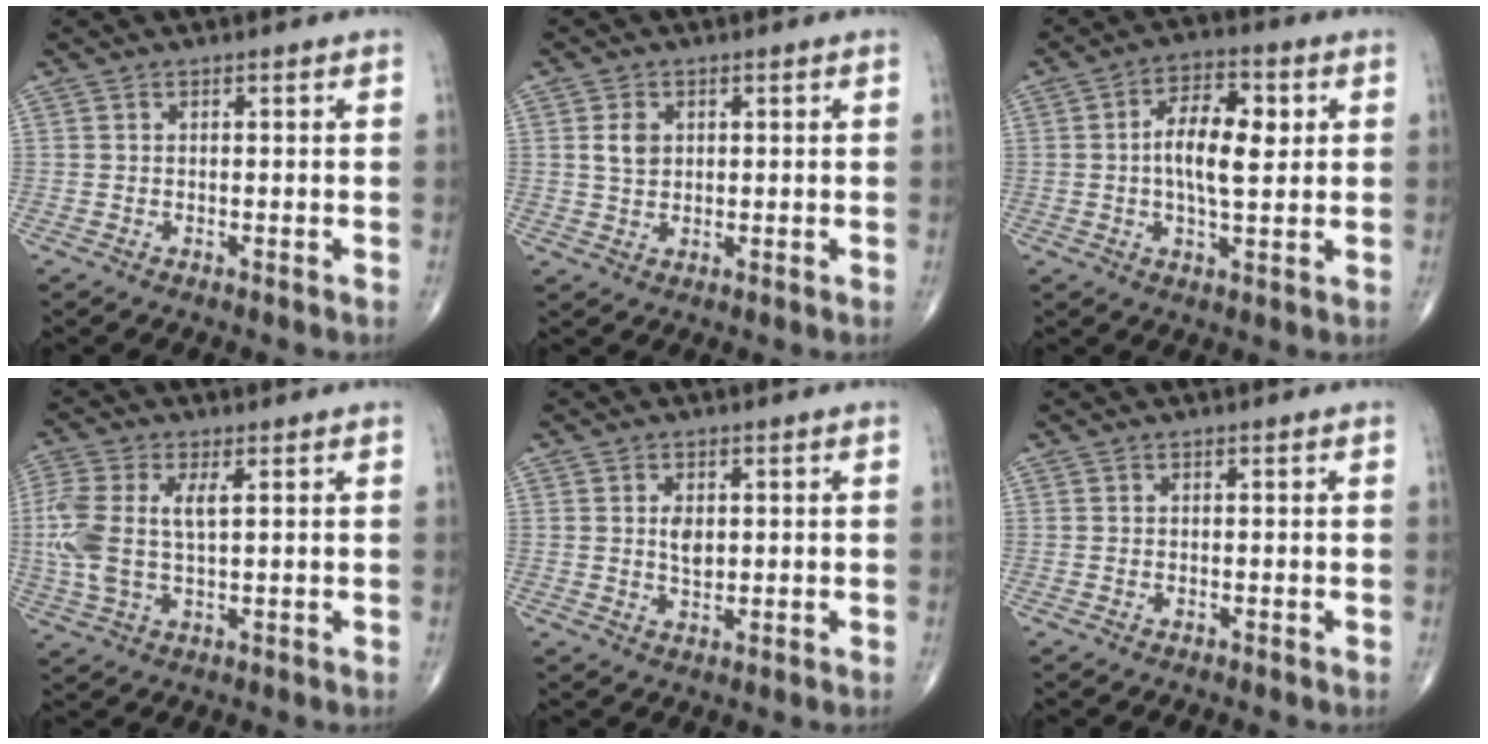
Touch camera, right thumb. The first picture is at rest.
{"total": 3.5, "force": [0.9, 2.6, 2.2], "torque": [-0.030, -0.003, 0.018]}
{"total": 10.3, "force": [1.3, 4.5, 9.1], "torque": [-0.140, 0.005, 0.016]}
{"total": 10.6, "force": [1.5, 5.1, 9.1], "torque": [-0.236, 0.011, 0.034]}
{"total": 3.3, "force": [0.5, 2.0, 2.6], "torque": [-0.032, -0.006, 0.010]}
{"total": 0.0}